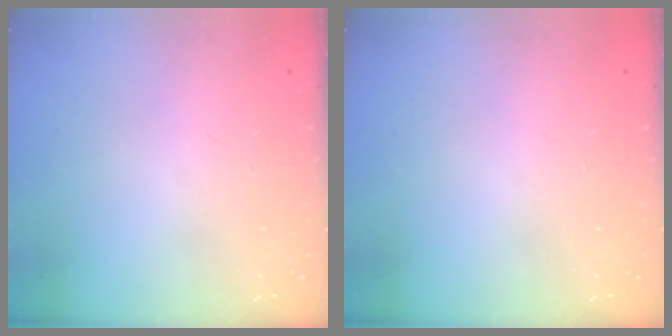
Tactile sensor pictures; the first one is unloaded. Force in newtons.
{"total": 0.0}